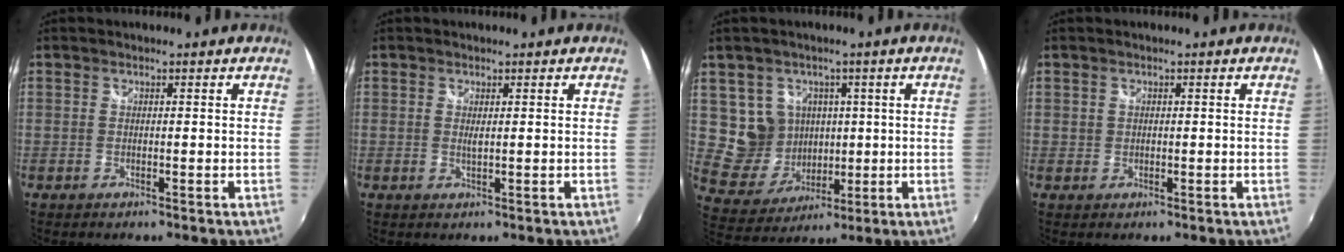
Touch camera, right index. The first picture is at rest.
{"total": 0.8, "force": [0.3, 0.3, 0.7], "torque": [-0.012, -0.001, 0.003]}
{"total": 9.7, "force": [2.2, 9.2, 2.4], "torque": [-0.068, 0.010, 0.060]}
{"total": 1.1, "force": [0.0, 1.1, 0.2], "torque": [-0.002, 0.000, 0.000]}